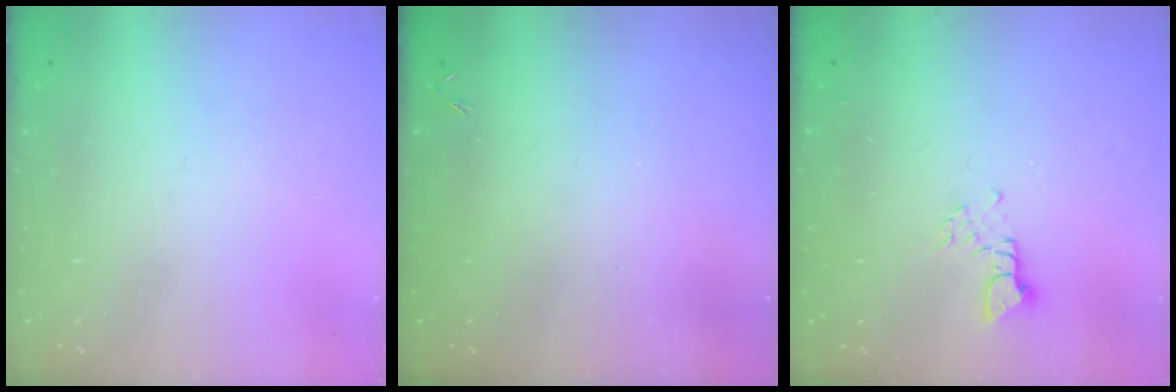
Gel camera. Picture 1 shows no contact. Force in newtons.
{"total": 0.0}
{"total": 2.5, "press": 2.5, "slide": 0.1}